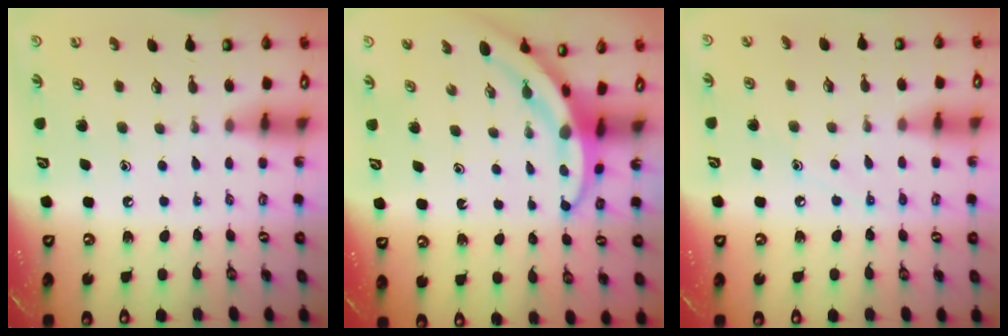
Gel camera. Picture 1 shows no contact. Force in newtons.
{"total": 4.0, "press": 3.9, "slide": 0.6}
{"total": 6.7, "press": 6.7, "slide": 0.8}